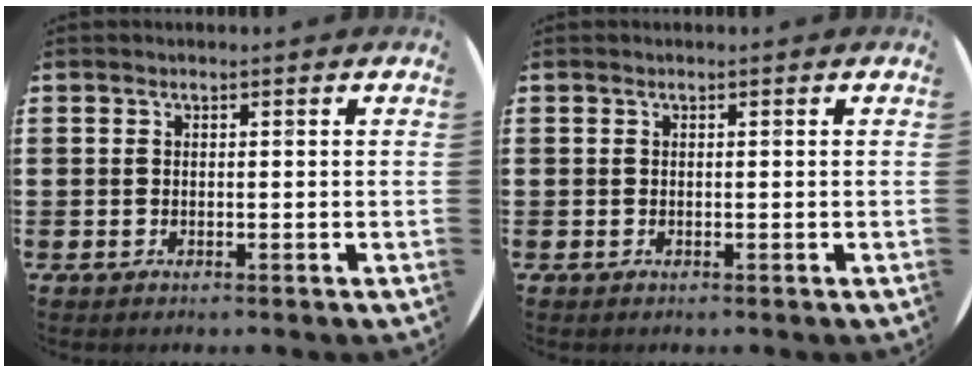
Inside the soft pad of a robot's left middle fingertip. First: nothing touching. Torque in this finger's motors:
{"motor_torque": [-0.03, 0.03, 0.00, 0.00]}